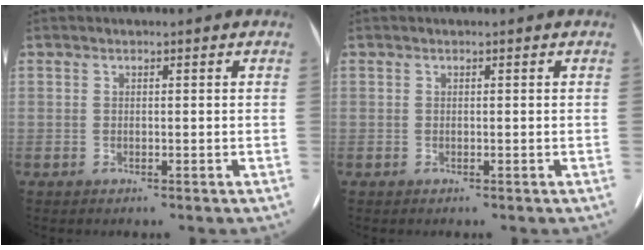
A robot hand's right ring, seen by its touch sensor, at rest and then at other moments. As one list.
[{"total": 0.0}]